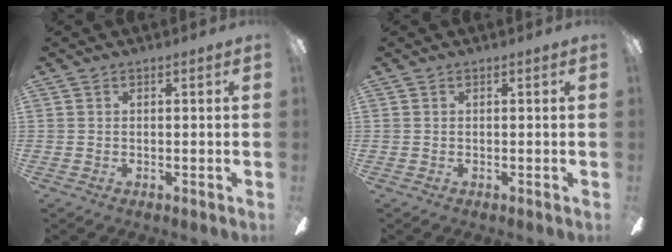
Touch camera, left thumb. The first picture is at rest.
{"total": 0.0}